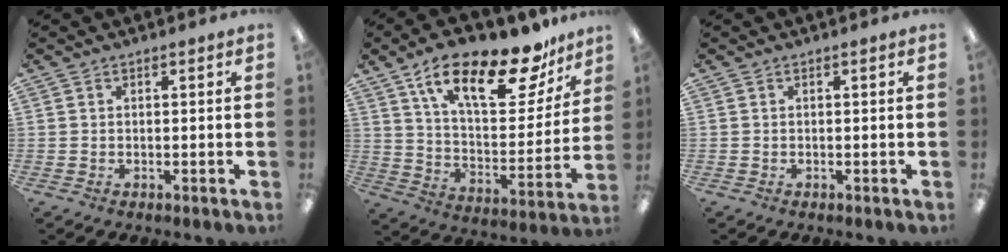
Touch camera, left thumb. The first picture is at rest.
{"total": 22.8, "force": [15.3, 8.3, 14.6], "torque": [-0.230, -0.088, 0.255]}
{"total": 0.0}